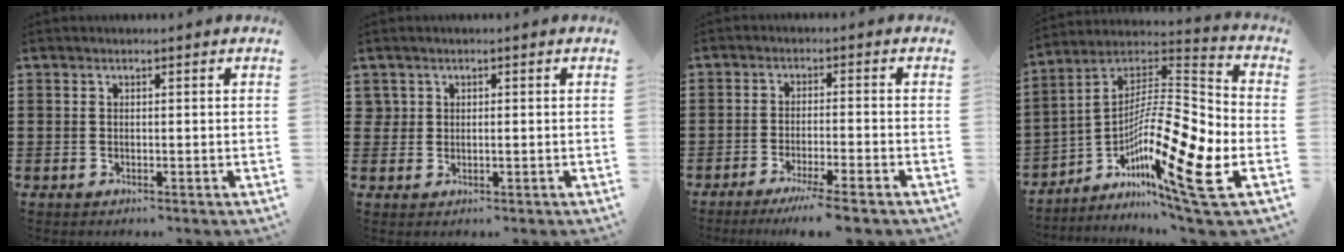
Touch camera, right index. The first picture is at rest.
{"total": 1.2, "force": [0.3, 1.0, 0.6], "torque": [-0.014, 0.007, 0.005]}
{"total": 4.5, "force": [-3.6, -0.5, 2.7], "torque": [-0.057, -0.019, -0.069]}
{"total": 16.1, "force": [-7.5, 2.7, 14.0], "torque": [-0.257, -0.010, -0.141]}